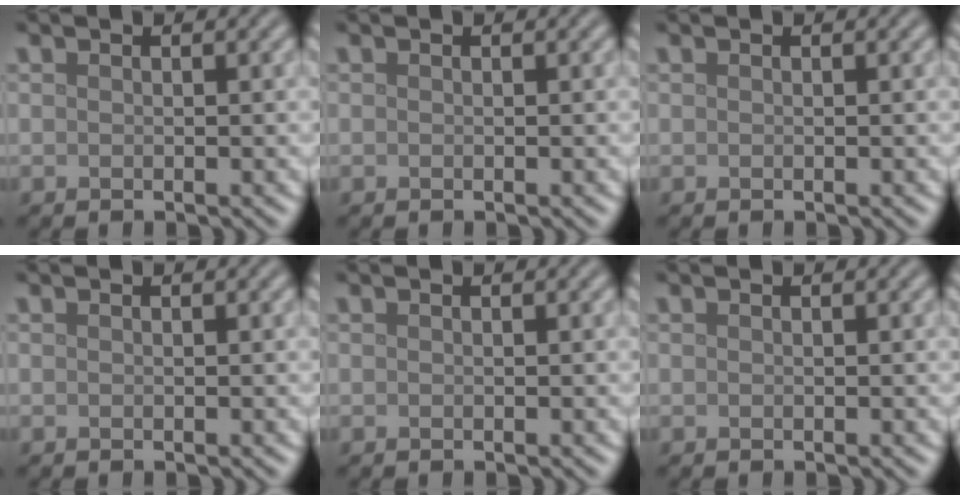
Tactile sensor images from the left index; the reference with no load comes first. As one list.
[{"total": 0.0}, {"total": 0.0}, {"total": 0.0}, {"total": 0.0}, {"total": 0.0}]